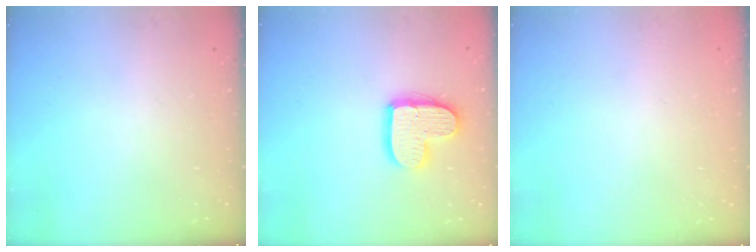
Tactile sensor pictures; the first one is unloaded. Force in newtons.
{"total": 12.6, "press": 12.6, "slide": 0.9}
{"total": 0.0}